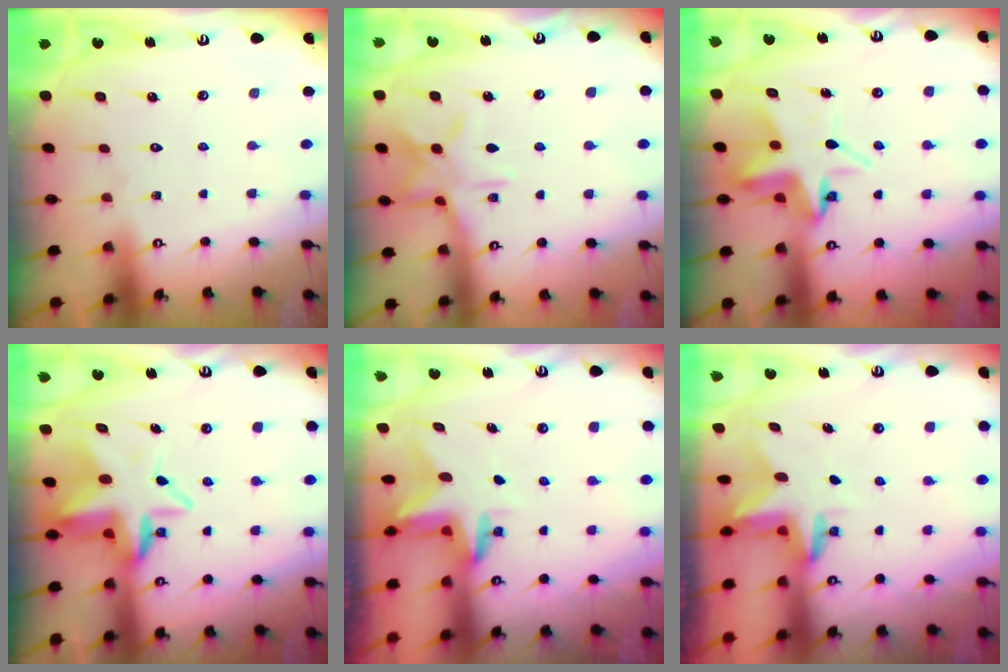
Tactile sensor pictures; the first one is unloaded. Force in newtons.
{"total": 10.0, "press": 10.0, "slide": 0.6}
{"total": 7.7, "press": 7.2, "slide": 2.7}
{"total": 8.8, "press": 8.6, "slide": 1.5}
{"total": 2.9, "press": 2.9, "slide": 0.3}
{"total": 3.1, "press": 3.1, "slide": 0.2}